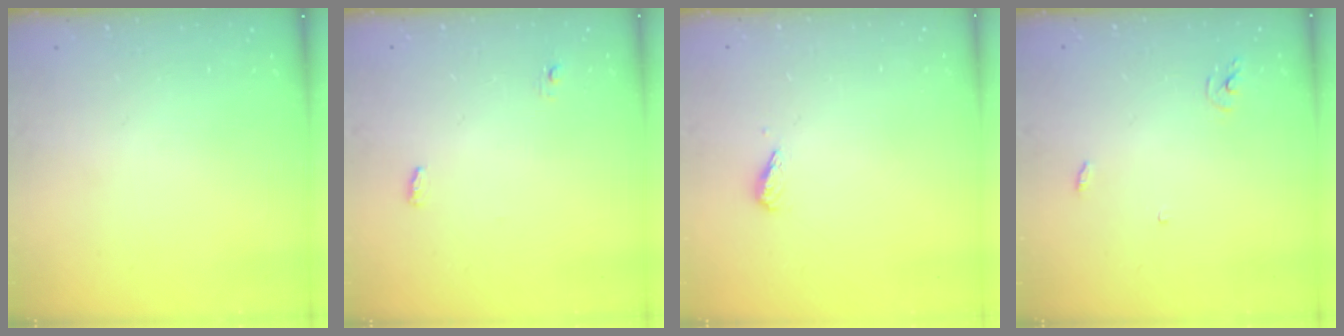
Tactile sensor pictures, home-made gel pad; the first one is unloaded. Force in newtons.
{"total": 3.5, "press": 3.4, "slide": 0.9}
{"total": 2.7, "press": 2.7, "slide": 0.6}
{"total": 3.3, "press": 3.2, "slide": 0.3}